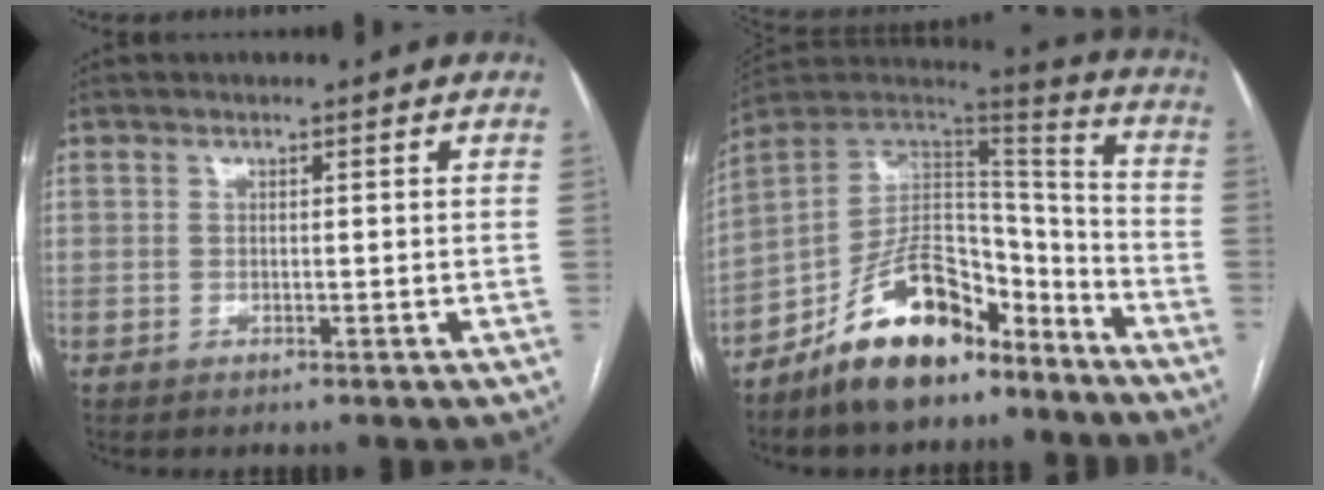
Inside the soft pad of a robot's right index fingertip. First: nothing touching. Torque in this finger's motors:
{"motor_torque": [0.18, -0.48, 0.11, -0.01]}